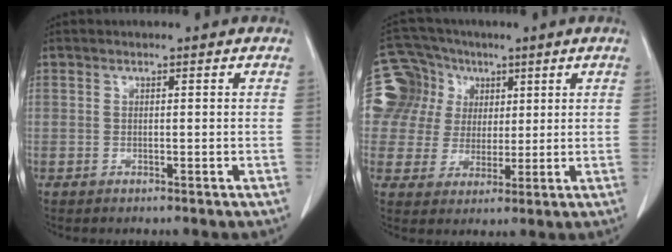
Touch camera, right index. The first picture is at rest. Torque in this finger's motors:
{"motor_torque": [0.21, 0.16, -0.01, -0.04]}